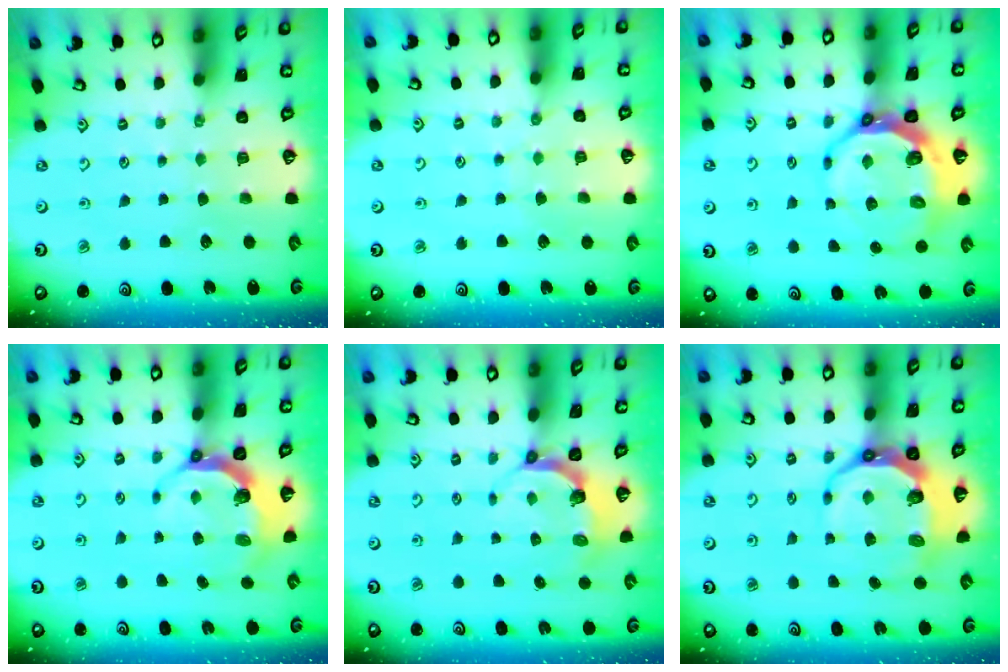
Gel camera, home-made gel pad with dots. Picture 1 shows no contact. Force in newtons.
{"total": 5.2, "press": 5.2, "slide": 0.4}
{"total": 11.0, "press": 10.1, "slide": 4.3}
{"total": 5.5, "press": 4.1, "slide": 3.7}
{"total": 5.0, "press": 4.0, "slide": 3.1}
{"total": 11.1, "press": 10.3, "slide": 4.2}